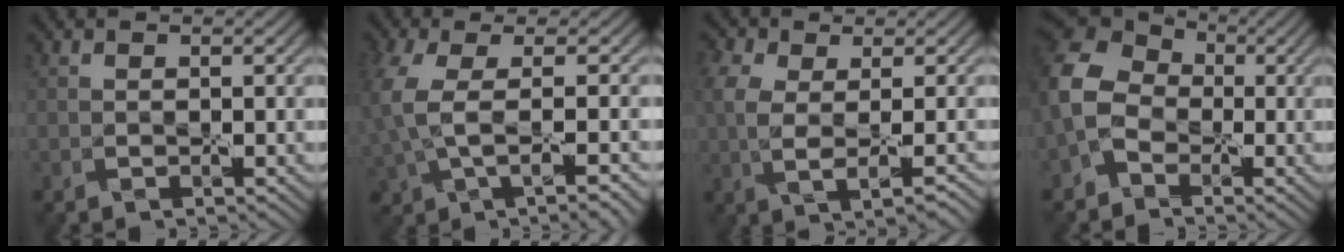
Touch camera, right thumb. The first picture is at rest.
{"total": 6.2, "force": [-0.4, 2.2, 5.8], "torque": [-0.139, -0.010, -0.001]}
{"total": 5.3, "force": [0.6, 2.5, 4.7], "torque": [-0.097, 0.004, 0.016]}
{"total": 7.3, "force": [-1.8, 6.1, 3.6], "torque": [-0.104, -0.006, -0.052]}